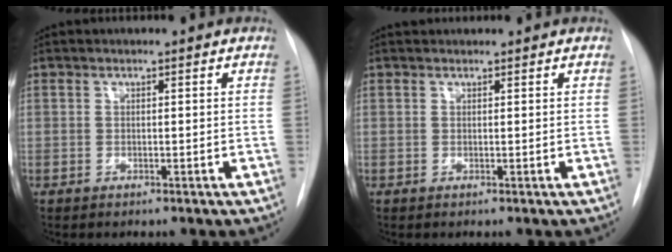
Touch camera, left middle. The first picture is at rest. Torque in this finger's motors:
{"motor_torque": [0.25, -0.23, -0.05, 0.00]}